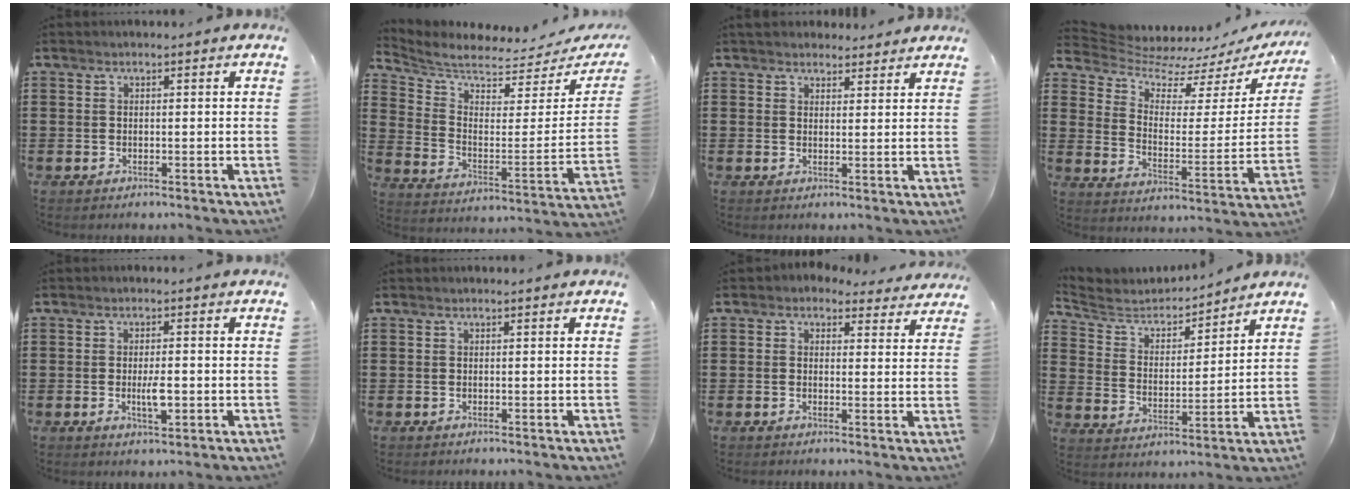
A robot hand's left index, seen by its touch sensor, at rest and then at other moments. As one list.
[{"total": 5.1, "force": [5.0, 0.3, 1.1], "torque": [-0.052, -0.054, 0.081]}, {"total": 2.9, "force": [2.6, 1.3, -0.1], "torque": [0.001, -0.005, 0.048]}, {"total": 6.5, "force": [6.1, 2.1, 1.4], "torque": [-0.057, -0.050, 0.103]}, {"total": 3.8, "force": [-0.7, 1.3, 3.5], "torque": [-0.054, 0.000, -0.013]}, {"total": 0.0}, {"total": 2.5, "force": [1.9, 1.3, 0.7], "torque": [-0.016, -0.003, 0.033]}, {"total": 4.7, "force": [4.4, 1.4, 1.0], "torque": [-0.049, -0.031, 0.068]}]